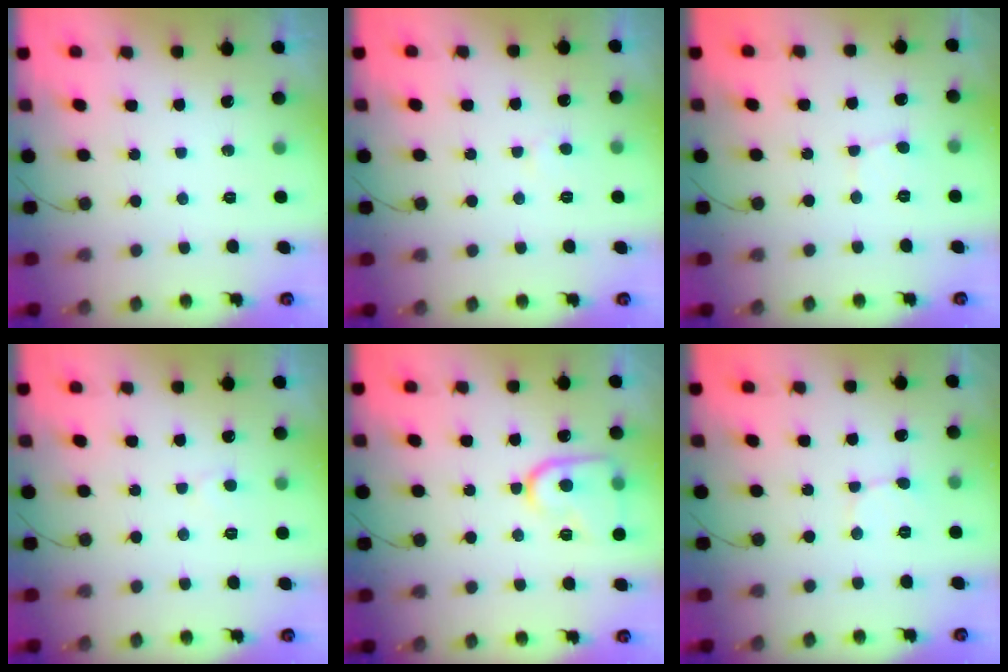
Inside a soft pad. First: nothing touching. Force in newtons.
{"total": 2.0, "press": 2.0, "slide": 0.2}
{"total": 3.6, "press": 3.5, "slide": 0.4}
{"total": 3.6, "press": 3.6, "slide": 0.3}
{"total": 13.2, "press": 13.2, "slide": 1.1}
{"total": 2.5, "press": 2.5, "slide": 0.3}